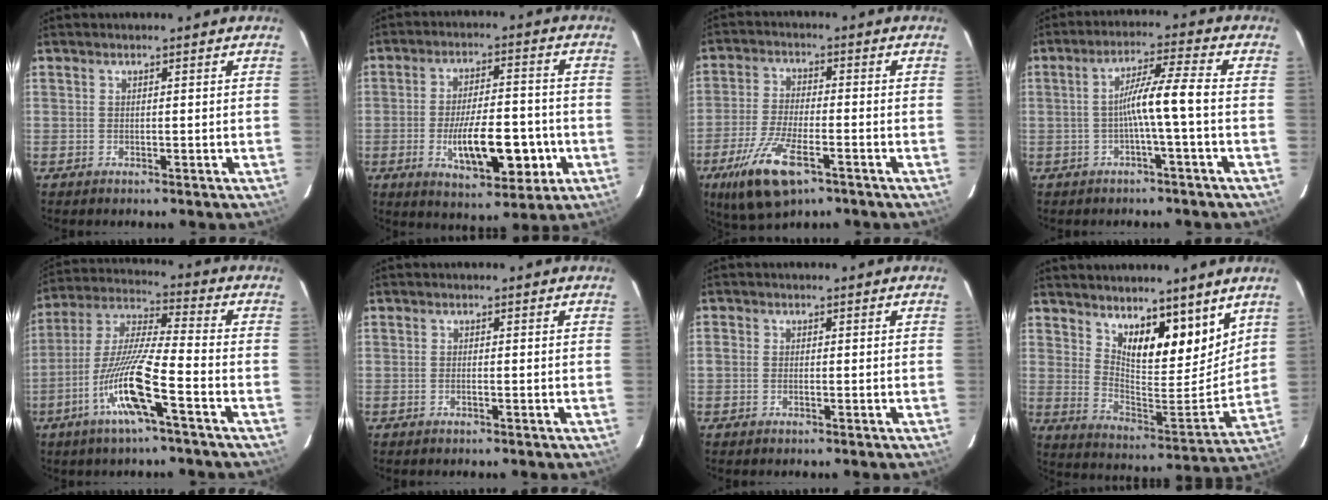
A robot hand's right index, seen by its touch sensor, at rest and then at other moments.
{"total": 12.8, "force": [-3.6, 4.2, 11.6], "torque": [-0.189, 0.002, -0.049]}
{"total": 10.8, "force": [-5.9, 3.1, 8.5], "torque": [-0.176, -0.021, -0.101]}
{"total": 6.5, "force": [-1.1, -0.9, 6.4], "torque": [-0.112, 0.016, -0.019]}
{"total": 13.6, "force": [-5.7, 0.3, 12.3], "torque": [-0.253, -0.006, -0.113]}
{"total": 0.6, "force": [-0.2, 0.0, 0.6], "torque": [-0.012, 0.000, -0.004]}
{"total": 1.5, "force": [-0.4, 1.0, 1.0], "torque": [-0.025, 0.003, -0.006]}
{"total": 12.4, "force": [8.1, 4.3, 8.3], "torque": [-0.124, -0.011, 0.147]}